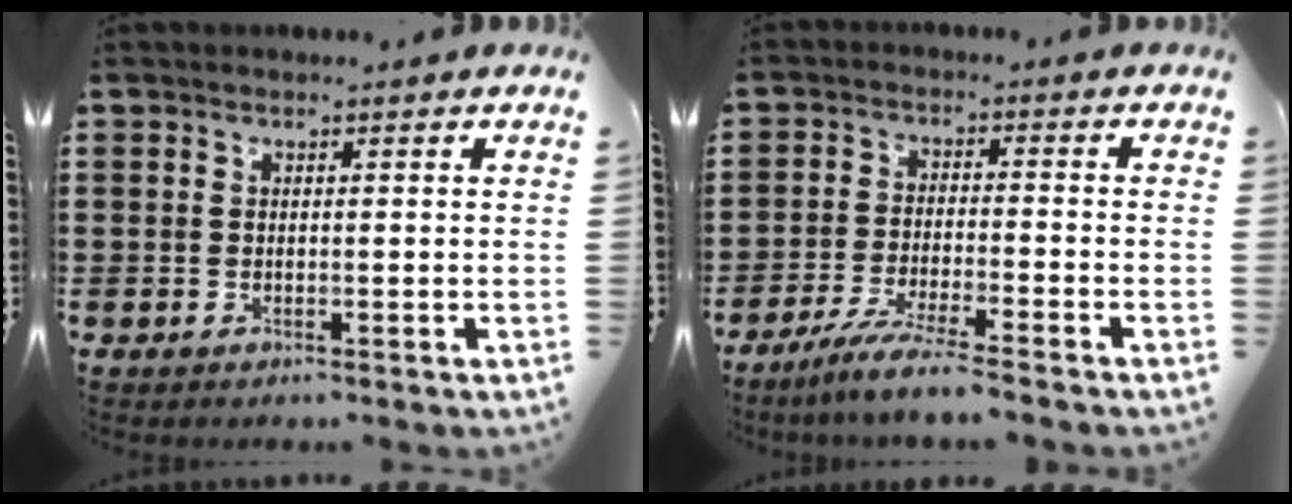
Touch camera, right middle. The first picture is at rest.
{"total": 5.4, "force": [-4.7, -0.5, 2.7], "torque": [-0.063, -0.020, -0.090]}